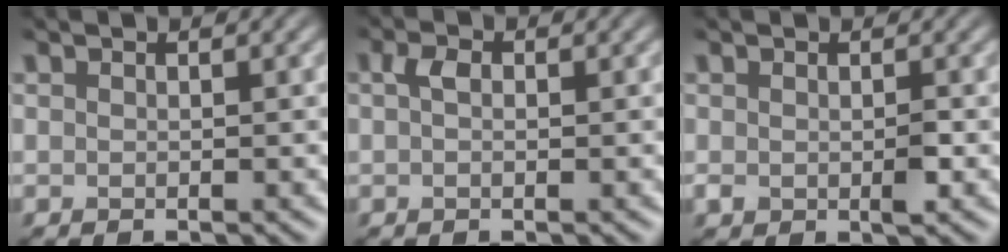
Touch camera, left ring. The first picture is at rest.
{"total": 1.4, "force": [-0.3, 0.9, 1.0], "torque": [-0.019, 0.002, -0.011]}
{"total": 1.2, "force": [0.0, 0.7, 0.9], "torque": [-0.016, -0.007, -0.002]}